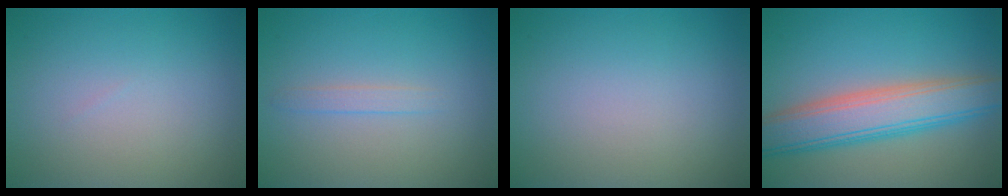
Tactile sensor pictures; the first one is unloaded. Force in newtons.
{"total": 1.1, "press": 1.0, "slide": 0.1}
{"total": 0.0}
{"total": 7.2, "press": 7.2, "slide": 0.2}